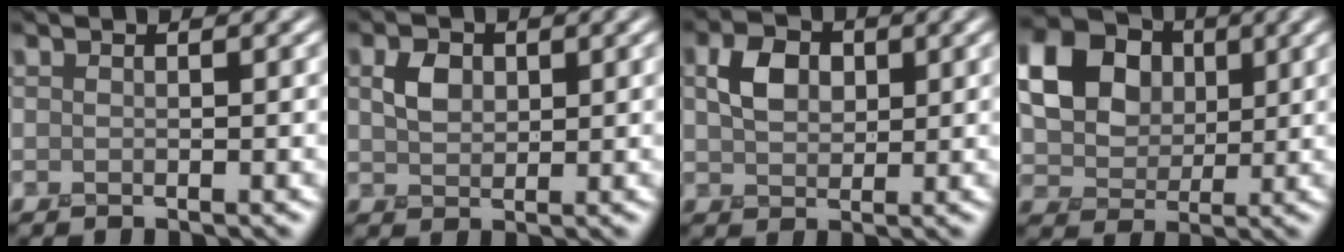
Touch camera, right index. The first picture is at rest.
{"total": 2.2, "force": [0.4, 1.7, 1.3], "torque": [-0.032, 0.000, 0.005]}
{"total": 3.2, "force": [0.6, 2.4, 2.0], "torque": [-0.046, 0.003, 0.005]}
{"total": 15.7, "force": [4.7, 13.0, 7.3], "torque": [-0.176, 0.030, 0.068]}